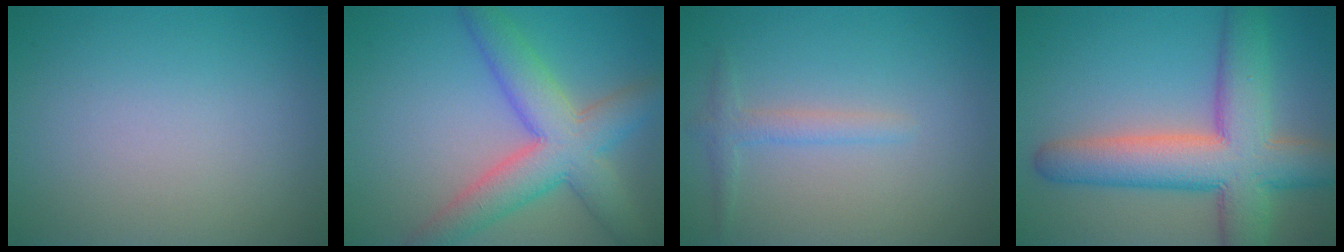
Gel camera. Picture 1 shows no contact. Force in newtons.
{"total": 7.2, "press": 7.2, "slide": 0.5}
{"total": 1.6, "press": 1.6, "slide": 0.1}
{"total": 10.0, "press": 9.9, "slide": 0.5}